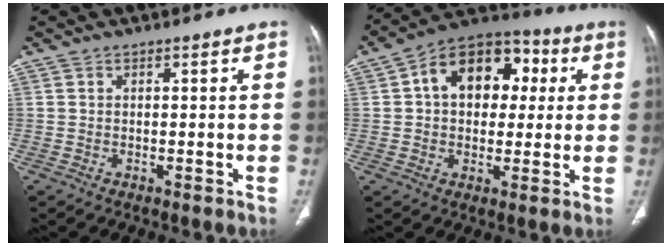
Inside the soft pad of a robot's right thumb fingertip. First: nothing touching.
{"total": 15.8, "force": [3.2, 11.0, 10.8], "torque": [-0.120, 0.024, 0.042]}